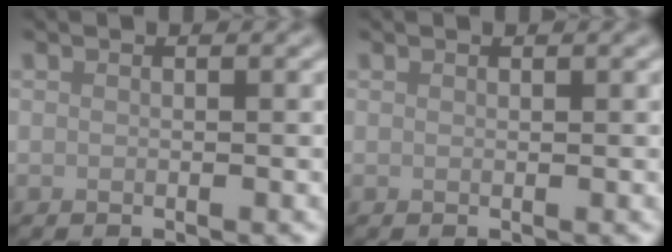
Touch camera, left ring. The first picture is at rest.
{"total": 0.0}